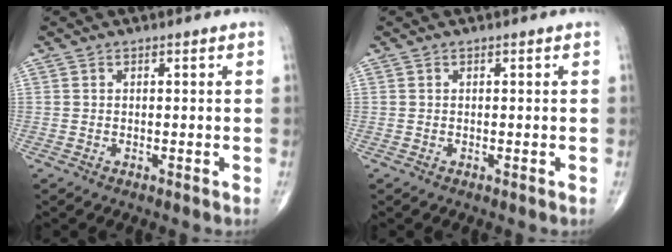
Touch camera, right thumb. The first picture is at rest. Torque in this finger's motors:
{"motor_torque": [0.00, 0.00, -0.01, 0.01, 0.00]}